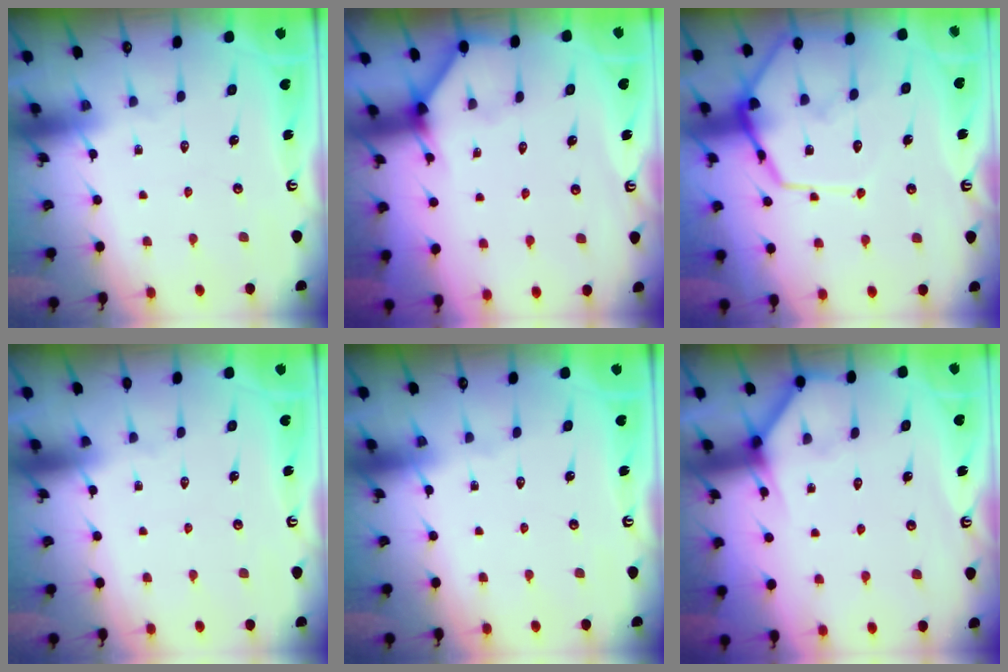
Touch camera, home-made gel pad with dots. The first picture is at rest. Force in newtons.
{"total": 3.3, "press": 3.3, "slide": 0.4}
{"total": 13.5, "press": 13.5, "slide": 1.2}
{"total": 0.0}
{"total": 0.0}
{"total": 4.3, "press": 4.2, "slide": 0.3}